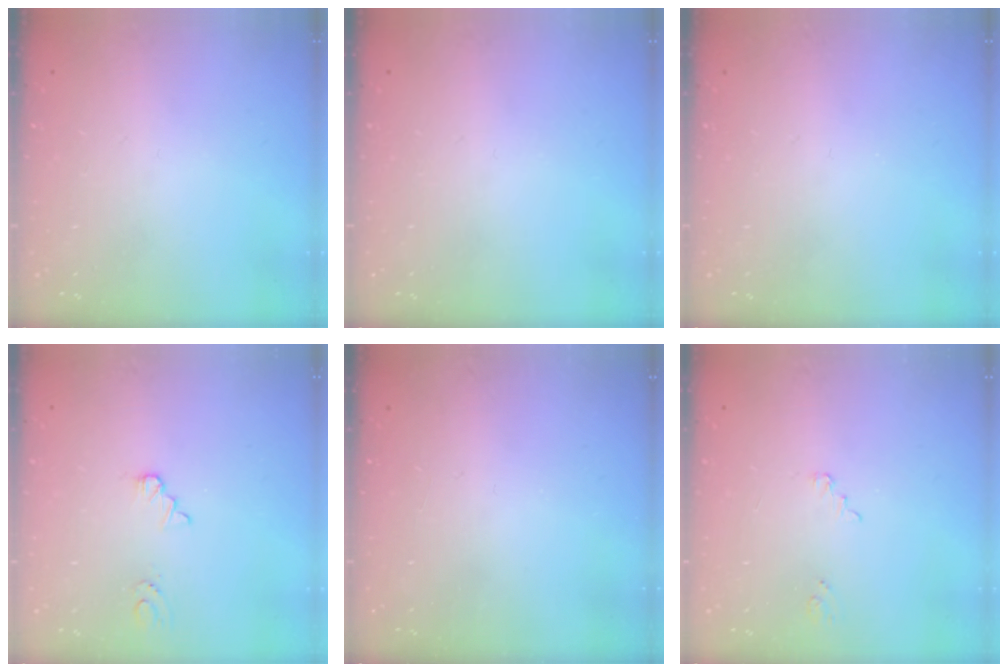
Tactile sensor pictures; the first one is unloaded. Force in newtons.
{"total": 0.0}
{"total": 0.0}
{"total": 1.6, "press": 1.6, "slide": 0.2}
{"total": 0.0}
{"total": 2.2, "press": 2.2, "slide": 0.2}